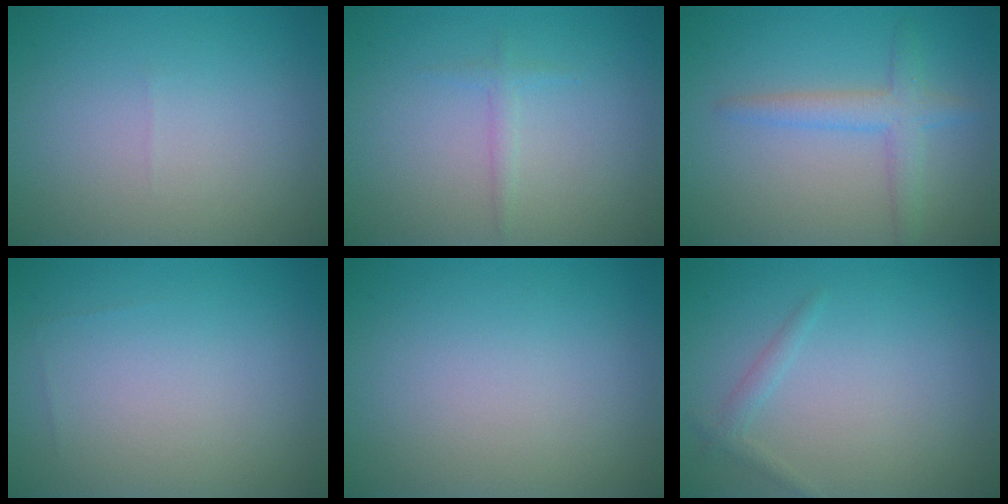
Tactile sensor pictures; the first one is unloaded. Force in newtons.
{"total": 0.9, "press": 0.9, "slide": 0.0}
{"total": 2.8, "press": 2.8, "slide": 0.1}
{"total": 0.0}
{"total": 0.0}
{"total": 1.1, "press": 1.1, "slide": 0.0}